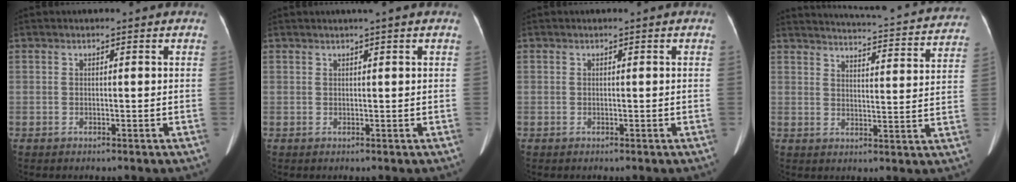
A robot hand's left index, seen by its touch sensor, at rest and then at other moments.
{"total": 1.4, "force": [1.0, -0.2, 0.9], "torque": [-0.013, 0.009, 0.020]}
{"total": 0.0}
{"total": 22.2, "force": [21.2, 2.1, 6.2], "torque": [-0.087, -0.039, 0.250]}